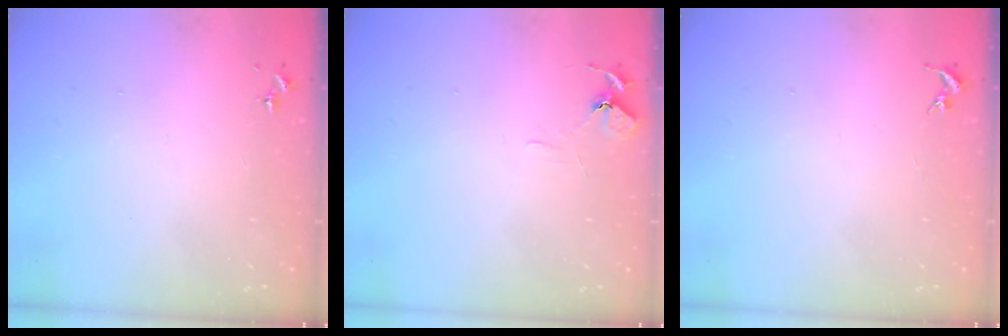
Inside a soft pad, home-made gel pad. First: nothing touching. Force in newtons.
{"total": 5.8, "press": 5.8, "slide": 0.6}
{"total": 0.0}